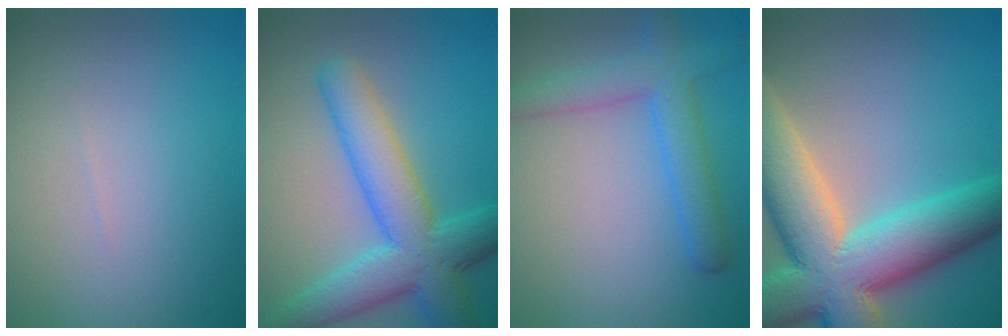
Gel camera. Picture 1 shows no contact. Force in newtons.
{"total": 7.5, "press": 7.5, "slide": 0.1}
{"total": 4.1, "press": 4.1, "slide": 0.2}
{"total": 13.3, "press": 13.3, "slide": 1.1}